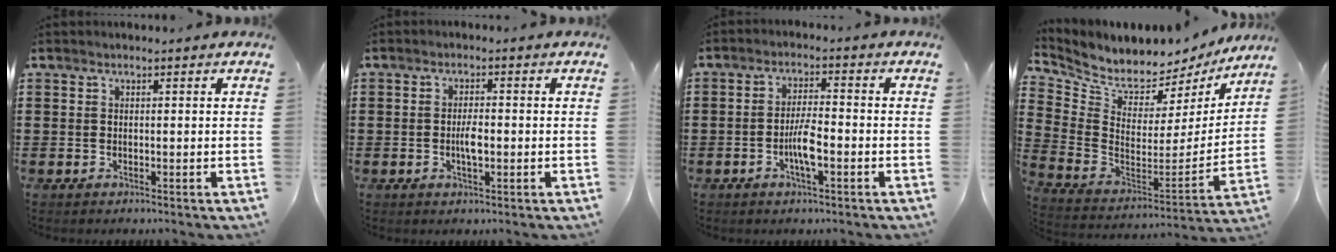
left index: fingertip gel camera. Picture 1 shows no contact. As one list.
[{"total": 3.1, "force": [-0.5, 1.0, 2.9], "torque": [-0.053, 0.004, -0.009]}, {"total": 5.0, "force": [-1.6, 1.2, 4.6], "torque": [-0.092, 0.003, -0.033]}, {"total": 5.1, "force": [4.8, 1.5, -0.1], "torque": [-0.039, -0.056, 0.081]}]